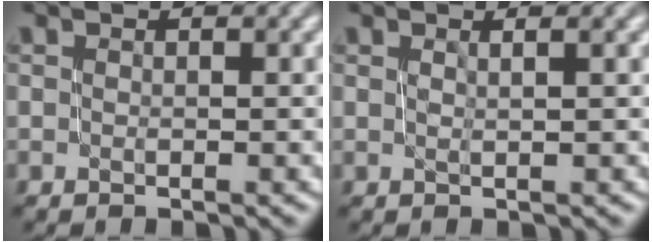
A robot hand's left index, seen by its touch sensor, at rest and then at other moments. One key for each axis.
{"total": 1.2, "fx": 0.5, "fy": 0.4, "fz": 1.0, "tx": -0.005, "ty": 0.003, "tz": 0.002}